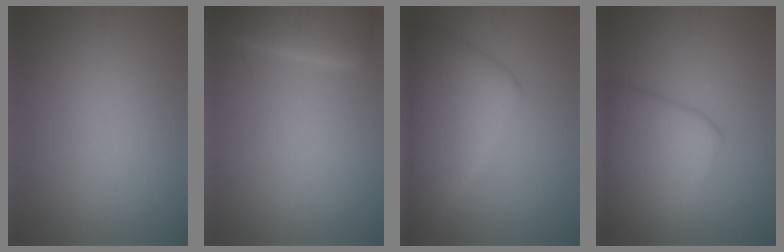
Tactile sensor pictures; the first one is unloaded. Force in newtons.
{"total": 3.8, "press": 3.7, "slide": 0.6}
{"total": 8.0, "press": 8.0, "slide": 0.2}
{"total": 8.1, "press": 8.0, "slide": 0.5}